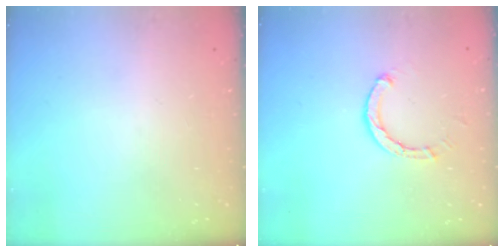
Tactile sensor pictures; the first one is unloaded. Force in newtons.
{"total": 2.6, "press": 2.6, "slide": 0.1}